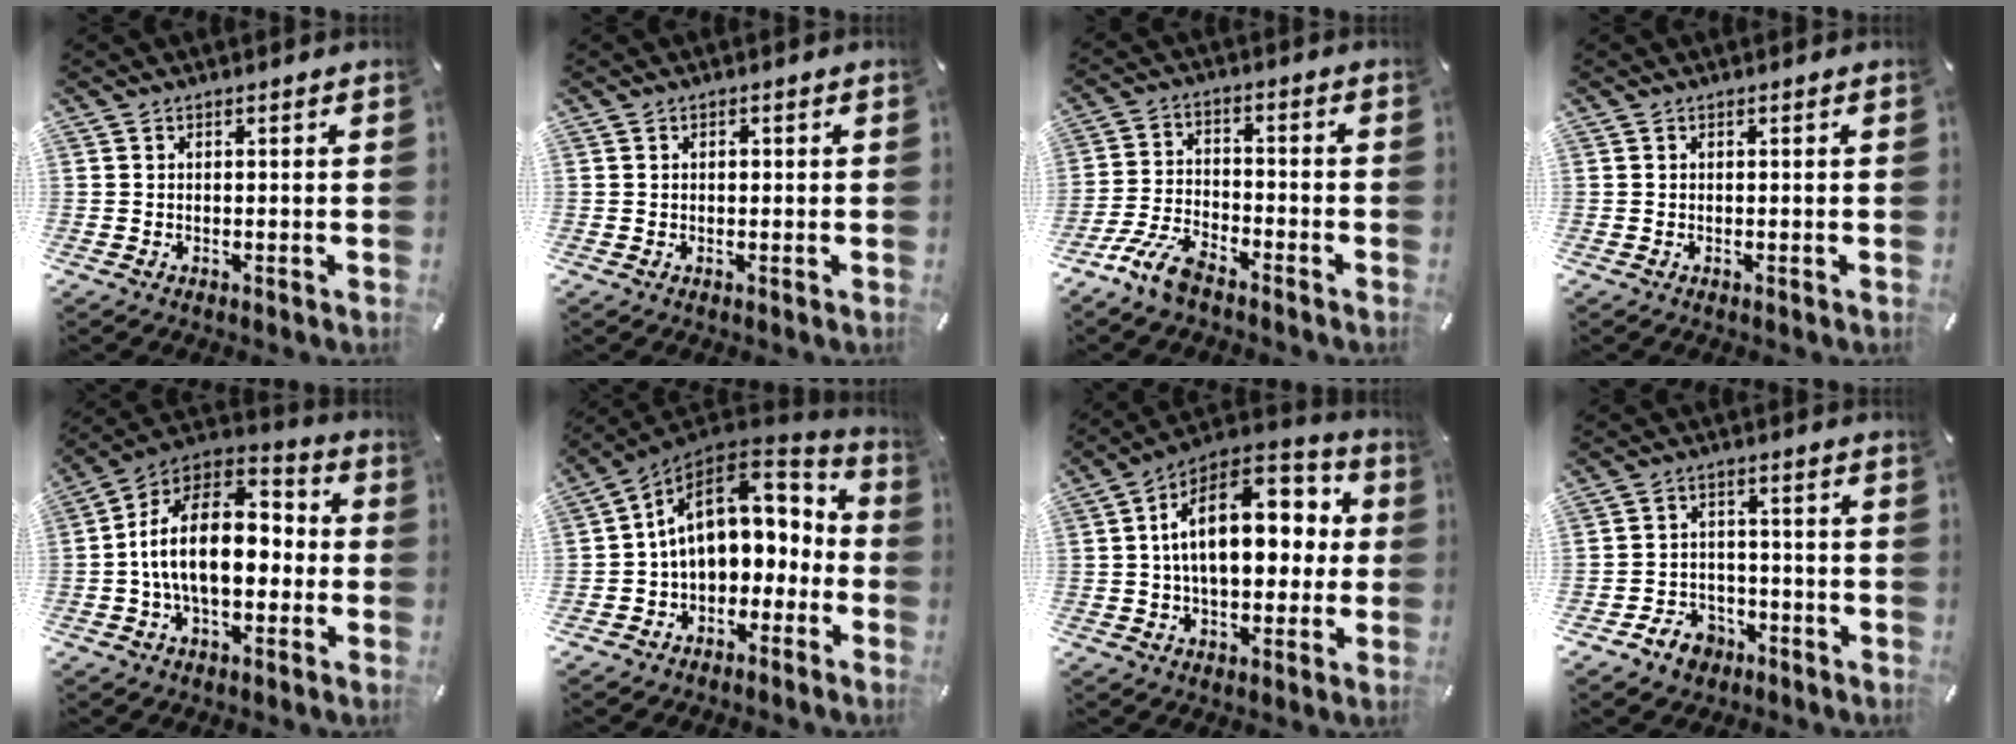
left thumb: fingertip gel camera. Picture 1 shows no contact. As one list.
[{"total": 1.0, "force": [0.1, 0.7, 0.7], "torque": [-0.015, 0.004, 0.000]}, {"total": 8.8, "force": [-7.0, 2.9, 4.4], "torque": [-0.105, 0.023, -0.137]}, {"total": 0.0}, {"total": 19.2, "force": [-1.4, 12.3, 14.6], "torque": [-0.258, 0.010, -0.024]}, {"total": 16.4, "force": [2.9, 11.1, 11.7], "torque": [-0.196, -0.010, 0.056]}, {"total": 20.2, "force": [3.6, 12.5, 15.5], "torque": [-0.233, -0.007, 0.059]}, {"total": 7.3, "force": [-4.2, 5.4, 2.4], "torque": [-0.044, 0.033, -0.076]}]